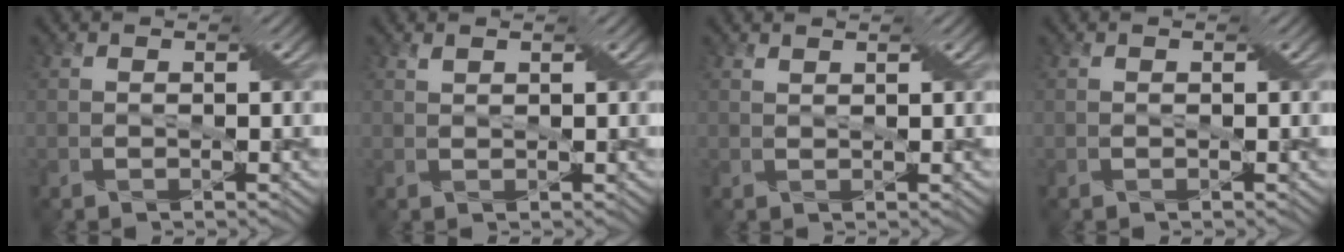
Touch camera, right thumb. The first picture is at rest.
{"total": 1.1, "force": [0.9, 0.0, 0.6], "torque": [-0.014, 0.006, 0.016]}
{"total": 1.2, "force": [1.0, -0.3, 0.6], "torque": [-0.014, 0.006, 0.019]}
{"total": 0.0}